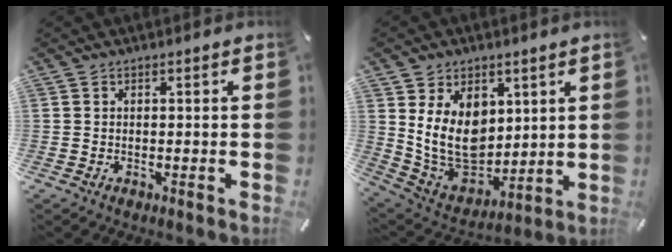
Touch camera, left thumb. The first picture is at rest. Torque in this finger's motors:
{"motor_torque": [0.81, 0.48, 1.83, -0.68, 0.33]}